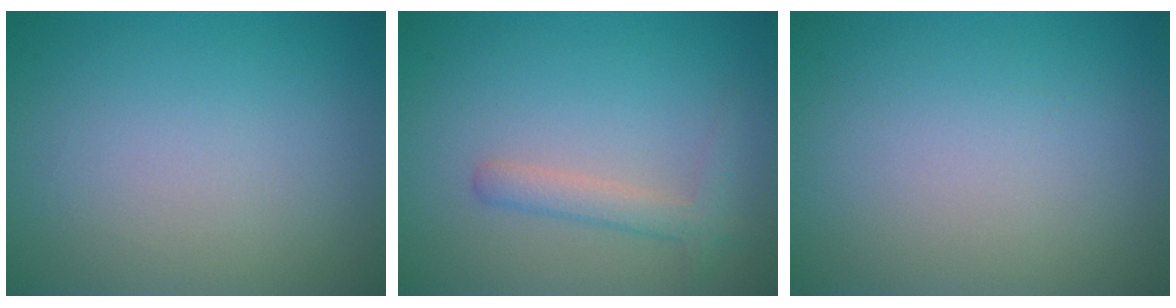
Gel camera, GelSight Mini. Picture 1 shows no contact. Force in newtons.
{"total": 2.2, "press": 2.2, "slide": 0.2}
{"total": 0.0}